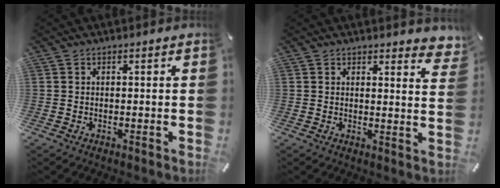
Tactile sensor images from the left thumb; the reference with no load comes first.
{"total": 3.3, "force": [2.8, 1.4, 1.3], "torque": [0.000, -0.021, 0.044]}